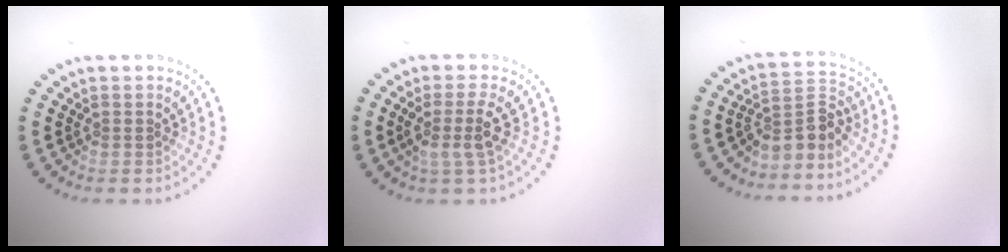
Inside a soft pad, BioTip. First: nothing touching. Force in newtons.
{"total": 2.6, "press": 2.0, "slide": 1.7}
{"total": 3.2, "press": 2.3, "slide": 2.2}